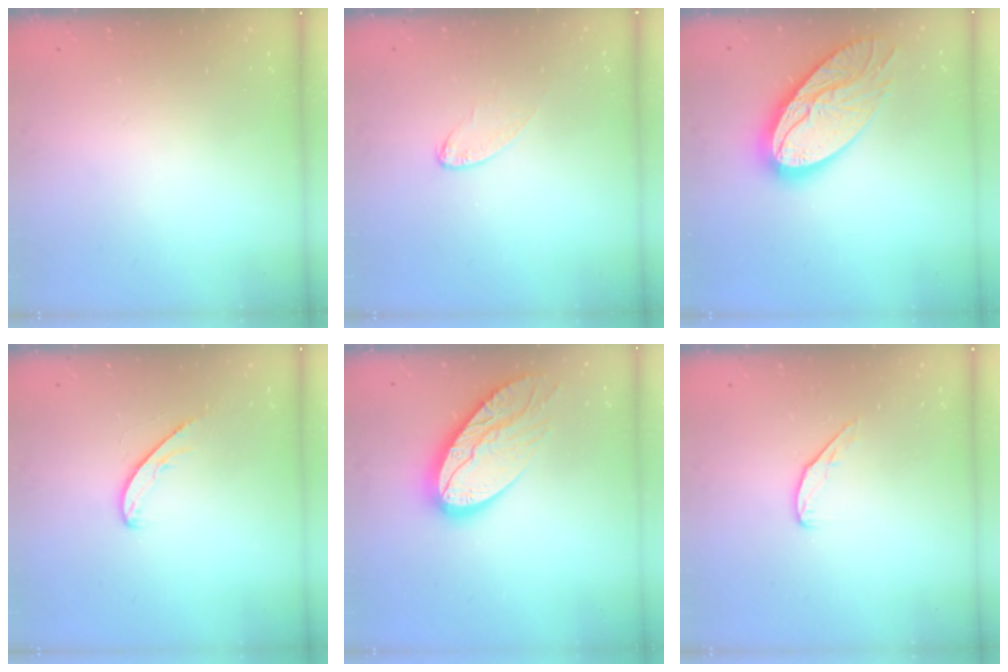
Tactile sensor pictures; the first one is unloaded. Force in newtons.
{"total": 5.4, "press": 5.4, "slide": 0.4}
{"total": 21.4, "press": 21.3, "slide": 2.0}
{"total": 5.3, "press": 5.3, "slide": 0.5}
{"total": 15.7, "press": 15.7, "slide": 1.0}
{"total": 5.4, "press": 5.4, "slide": 0.6}